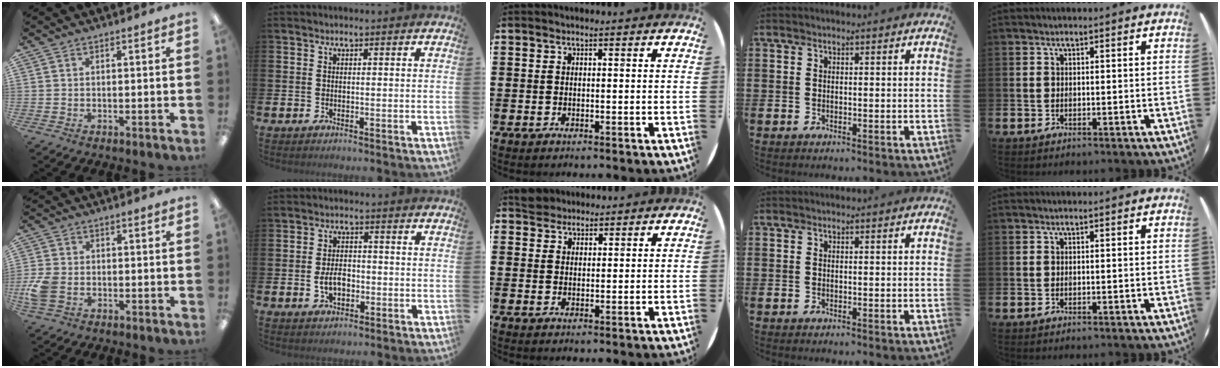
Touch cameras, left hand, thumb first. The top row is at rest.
{"thumb": {"total": 6.2, "force": [-1.6, 4.4, 4.1], "torque": [-0.090, 0.008, -0.030]}, "index": {"total": 3.7, "force": [-0.9, 2.4, 2.7], "torque": [-0.037, -0.002, -0.019]}, "middle": {"total": 2.7, "force": [2.5, 1.0, -0.1], "torque": [0.003, 0.002, 0.048]}}